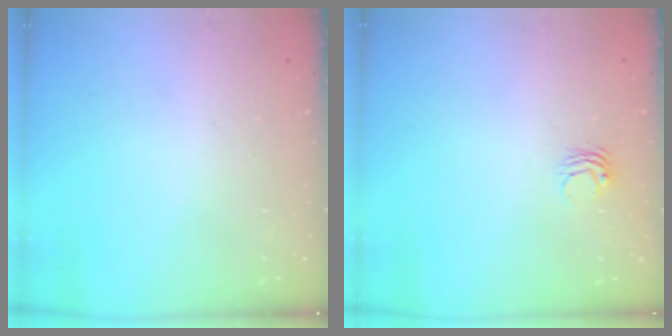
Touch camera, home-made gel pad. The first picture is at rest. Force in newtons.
{"total": 2.7, "press": 2.7, "slide": 0.2}